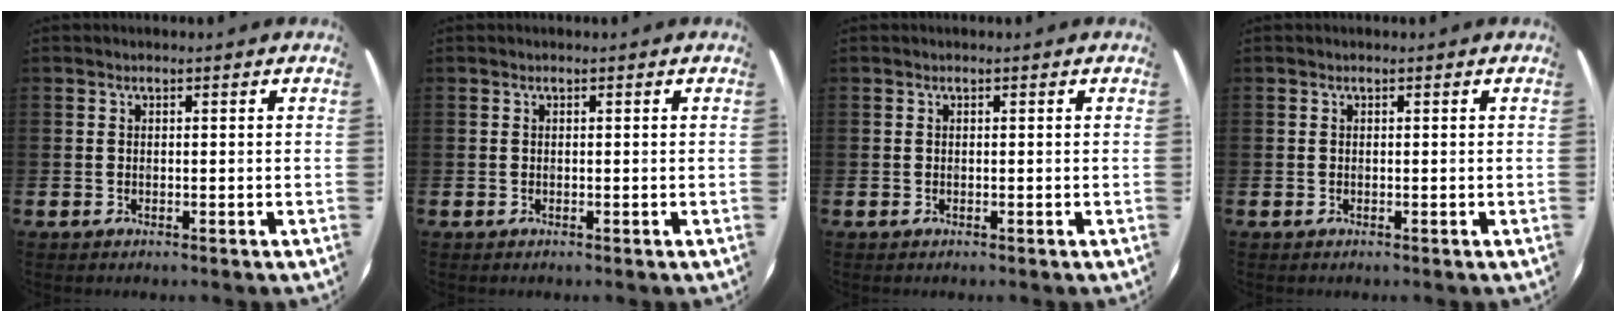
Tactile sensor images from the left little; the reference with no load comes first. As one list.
[{"total": 0.0}, {"total": 0.0}, {"total": 0.0}]